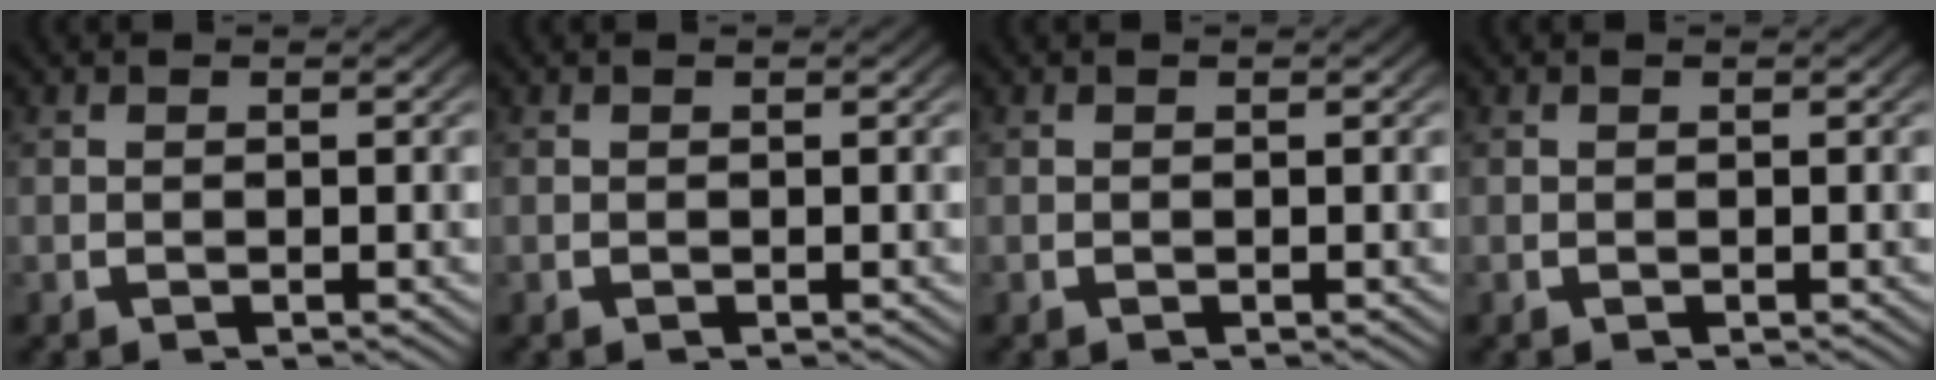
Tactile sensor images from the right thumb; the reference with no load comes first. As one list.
[{"total": 0.0}, {"total": 0.0}, {"total": 0.0}]